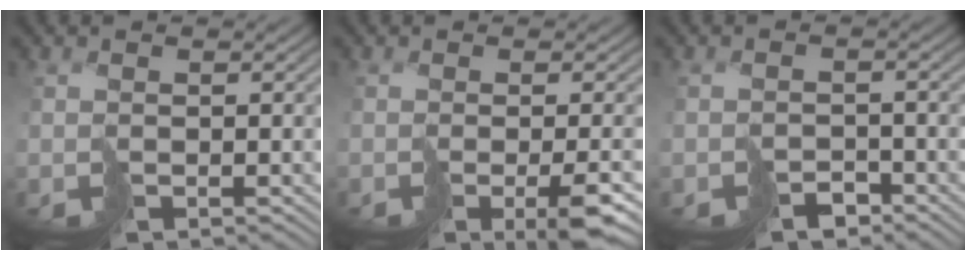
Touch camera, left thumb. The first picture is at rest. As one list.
[{"total": 5.7, "force": [-2.2, 1.2, 5.1], "torque": [-0.072, -0.001, -0.033]}, {"total": 2.3, "force": [-1.7, 1.2, 0.9], "torque": [-0.014, 0.001, -0.034]}]